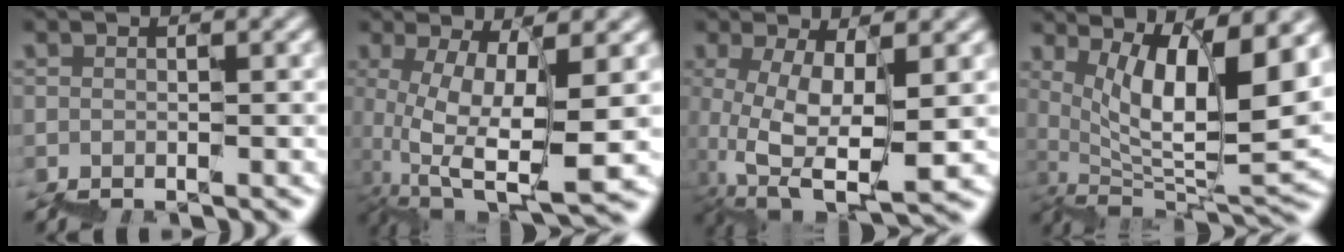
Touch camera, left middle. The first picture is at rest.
{"total": 7.9, "force": [3.2, 1.9, 7.0], "torque": [-0.128, -0.010, 0.073]}
{"total": 6.8, "force": [3.1, 2.1, 5.6], "torque": [-0.113, -0.004, 0.068]}
{"total": 9.7, "force": [5.5, 2.3, 7.6], "torque": [-0.116, -0.005, 0.108]}